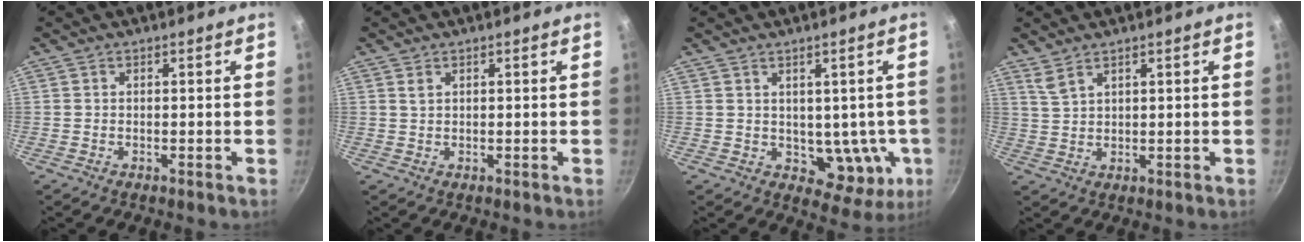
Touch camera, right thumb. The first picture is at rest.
{"total": 1.0, "force": [0.6, 0.5, 0.6], "torque": [-0.012, -0.002, 0.013]}
{"total": 9.4, "force": [0.1, 6.3, 6.9], "torque": [-0.055, -0.010, 0.015]}
{"total": 2.7, "force": [2.3, 0.8, 1.3], "torque": [-0.026, -0.013, 0.053]}